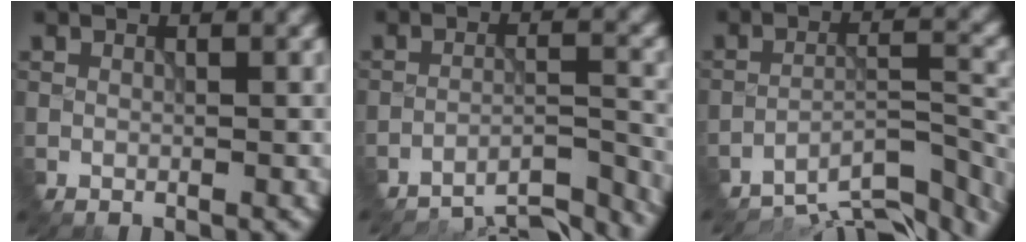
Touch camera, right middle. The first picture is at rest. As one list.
[{"total": 10.1, "force": [-9.9, 1.3, 1.4], "torque": [-0.021, 0.018, -0.127]}, {"total": 8.4, "force": [-7.8, 1.5, 2.8], "torque": [-0.050, 0.011, -0.118]}]